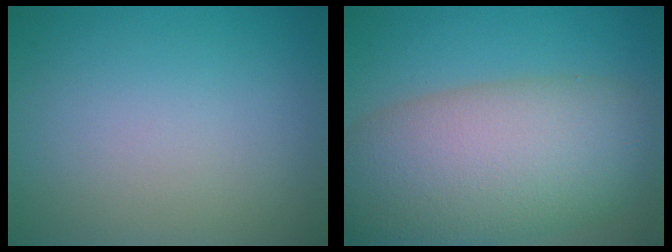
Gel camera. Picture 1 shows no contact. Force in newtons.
{"total": 11.7, "press": 11.7, "slide": 0.3}